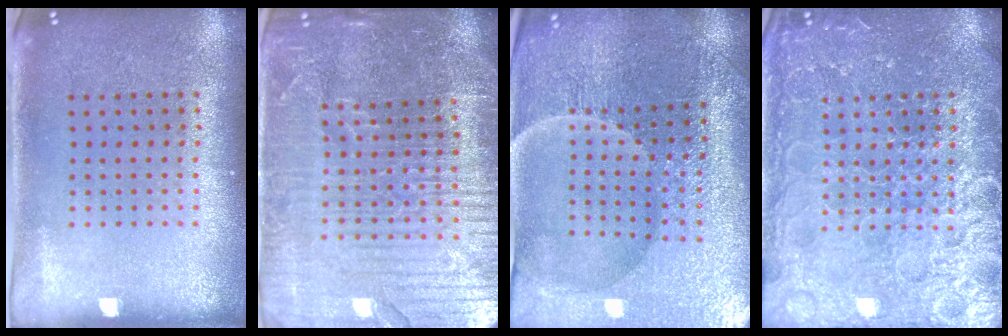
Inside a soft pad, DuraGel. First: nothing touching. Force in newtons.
{"total": 5.6, "press": 5.0, "slide": 2.4}
{"total": 4.4, "press": 4.4, "slide": 0.8}
{"total": 7.0, "press": 6.9, "slide": 0.8}